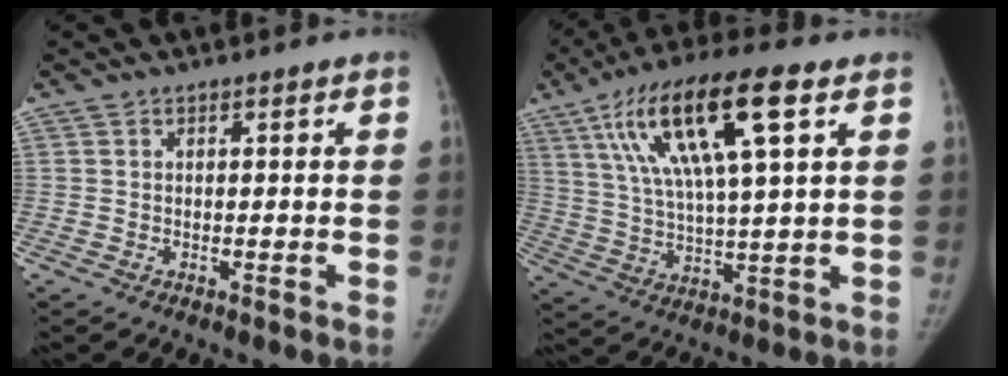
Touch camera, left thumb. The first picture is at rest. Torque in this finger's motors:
{"motor_torque": [0.38, 0.33, 1.77, -1.00, 0.16]}